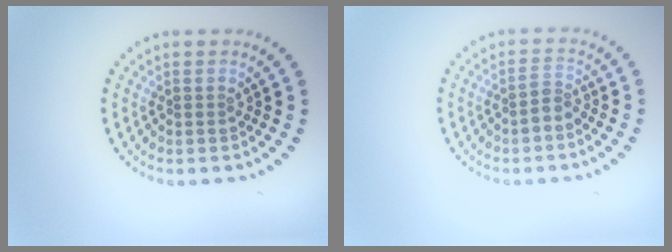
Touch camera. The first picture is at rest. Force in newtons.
{"total": 1.7, "press": 1.3, "slide": 1.2}